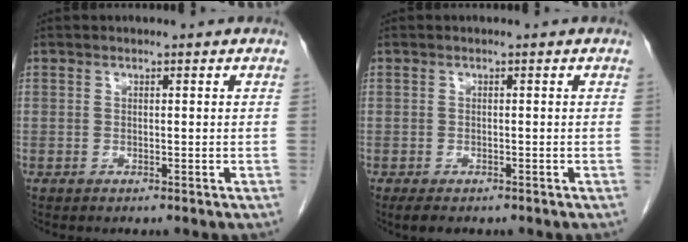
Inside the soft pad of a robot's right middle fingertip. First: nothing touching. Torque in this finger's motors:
{"motor_torque": [0.80, -0.33, -0.02, 0.01]}